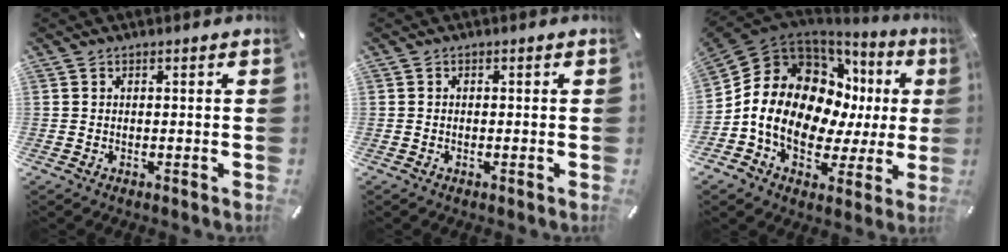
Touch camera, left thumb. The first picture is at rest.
{"total": 0.5, "force": [-0.3, 0.3, 0.3], "torque": [-0.006, 0.000, -0.007]}
{"total": 17.6, "force": [0.8, 14.1, 10.5], "torque": [-0.195, -0.020, 0.021]}